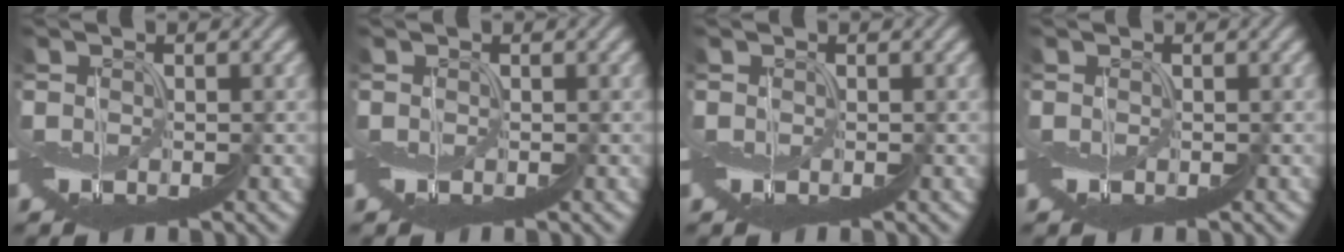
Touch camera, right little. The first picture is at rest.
{"total": 0.0}
{"total": 0.0}
{"total": 0.0}